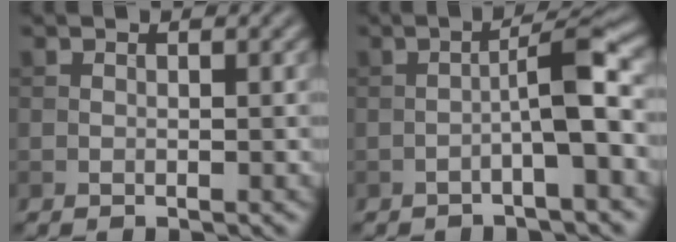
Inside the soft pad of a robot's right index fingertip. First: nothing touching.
{"total": 4.1, "force": [-1.3, 0.3, 3.9], "torque": [-0.064, 0.019, -0.030]}